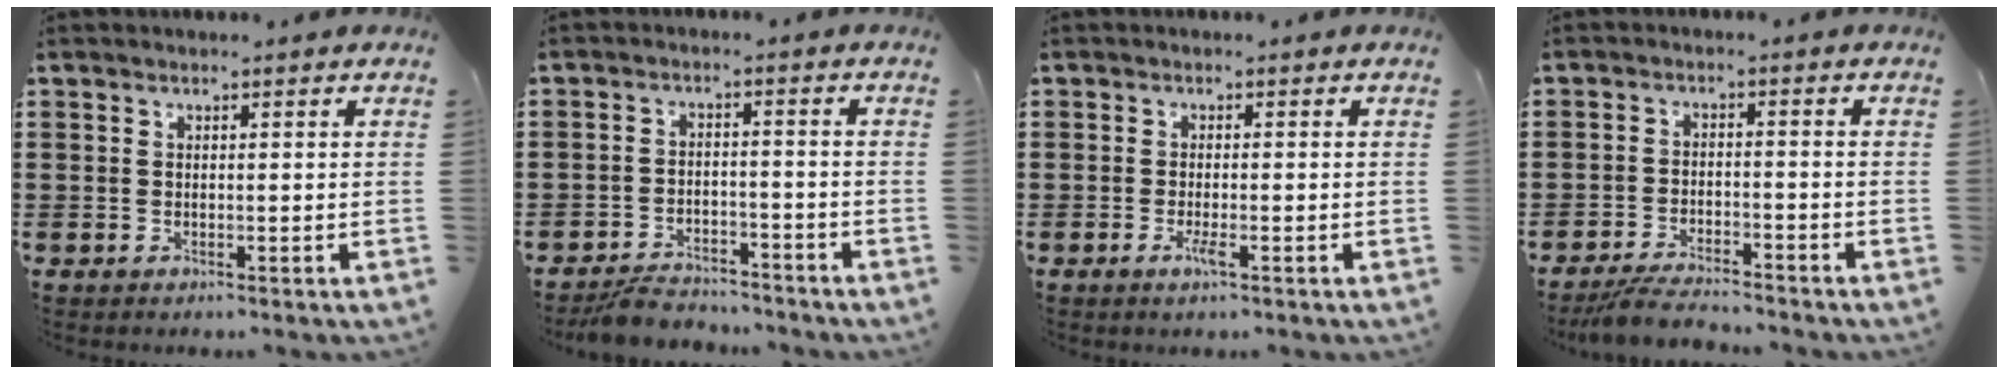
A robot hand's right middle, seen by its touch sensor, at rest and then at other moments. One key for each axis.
{"total": 4.2, "fx": -4.1, "fy": 0.7, "fz": 0.5, "tx": -0.012, "ty": 0.006, "tz": -0.083}
{"total": 1.9, "fx": -0.9, "fy": 0.2, "fz": 1.6, "tx": -0.034, "ty": -0.003, "tz": -0.019}
{"total": 4.2, "fx": -4.0, "fy": 0.2, "fz": 1.2, "tx": -0.029, "ty": -0.003, "tz": -0.080}